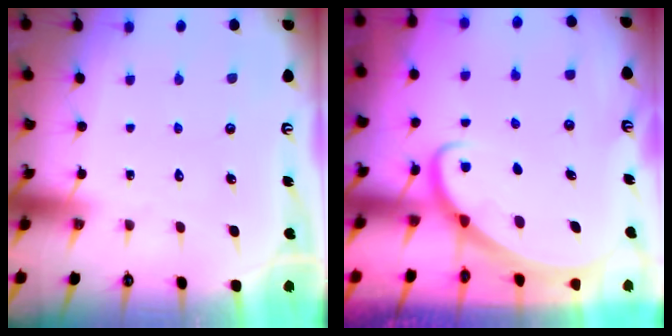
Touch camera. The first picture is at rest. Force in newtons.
{"total": 2.2, "press": 2.2, "slide": 0.2}